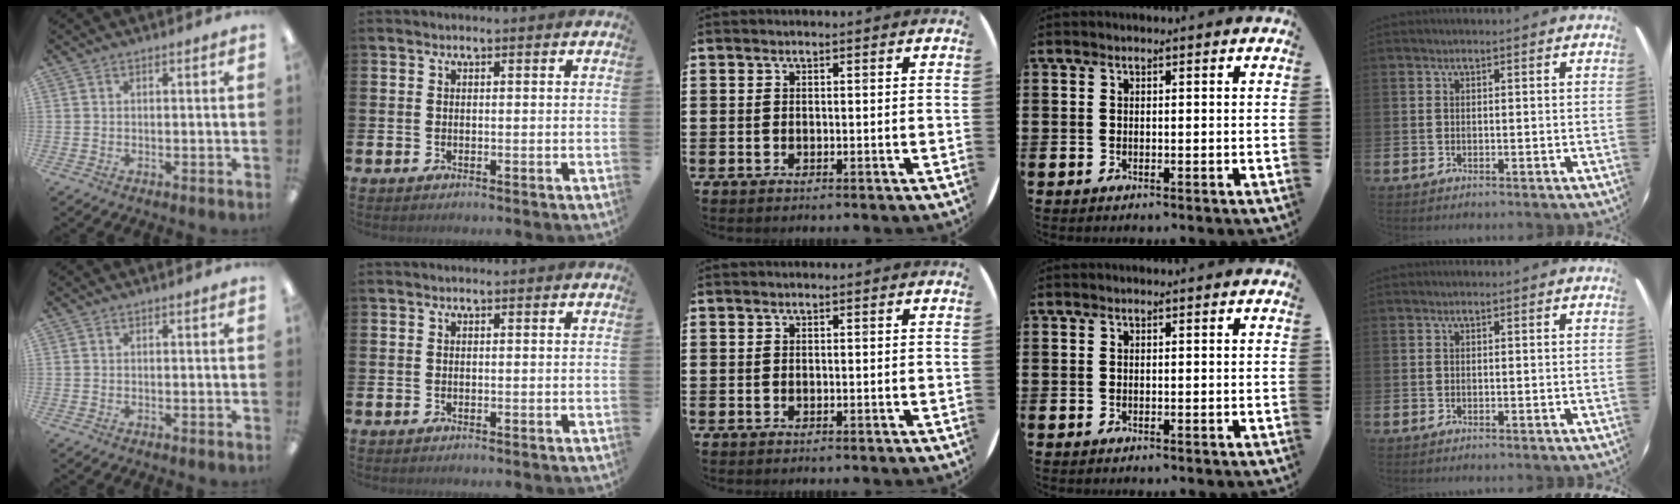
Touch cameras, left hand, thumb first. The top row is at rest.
{}